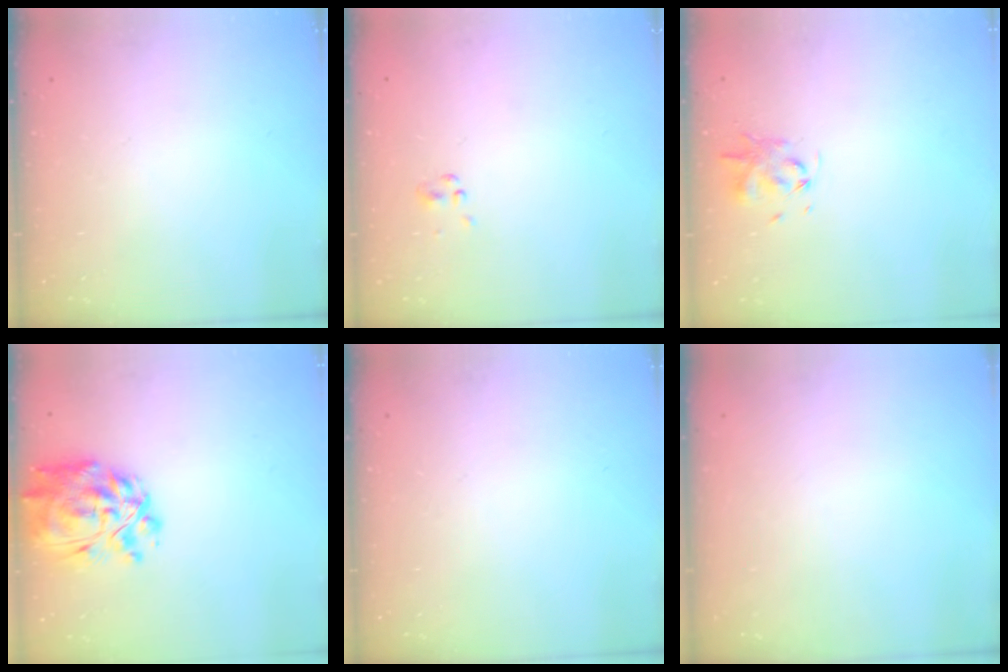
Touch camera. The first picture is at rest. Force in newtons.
{"total": 0.5, "press": 0.5, "slide": 0.1}
{"total": 3.3, "press": 3.3, "slide": 0.5}
{"total": 13.9, "press": 13.1, "slide": 4.7}
{"total": 0.0}
{"total": 0.0}